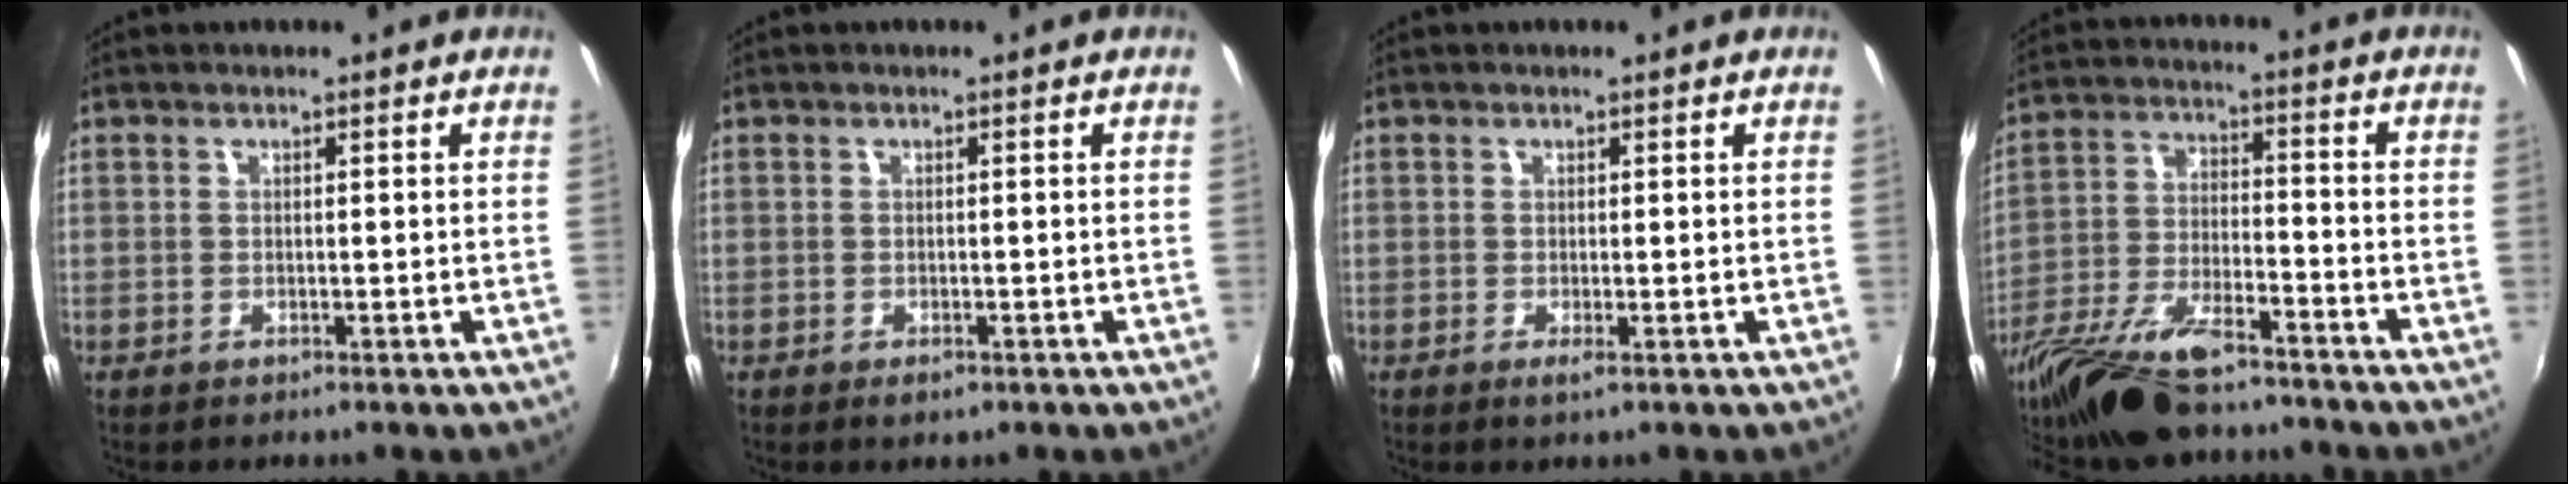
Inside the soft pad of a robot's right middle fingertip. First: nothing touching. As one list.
[{"total": 1.2, "force": [-0.7, 0.6, 0.8], "torque": [-0.014, -0.003, -0.009]}, {"total": 0.9, "force": [-0.2, -0.2, 0.9], "torque": [-0.017, -0.003, -0.003]}, {"total": 19.7, "force": [-15.7, 5.5, 10.5], "torque": [-0.220, -0.041, -0.278]}]